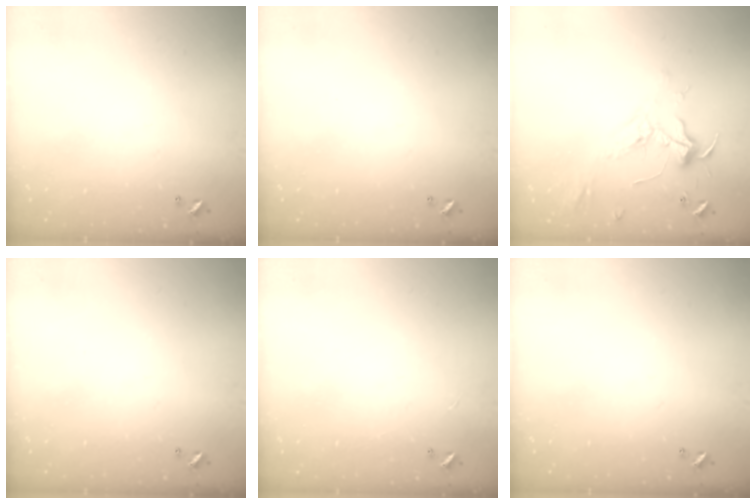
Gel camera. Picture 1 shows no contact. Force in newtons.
{"total": 0.0}
{"total": 2.3, "press": 2.2, "slide": 0.9}
{"total": 0.0}
{"total": 0.0}
{"total": 0.0}